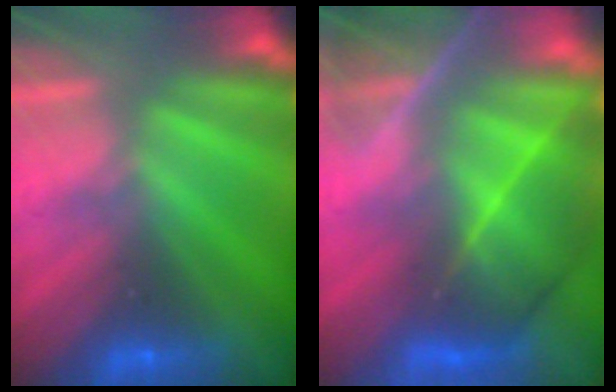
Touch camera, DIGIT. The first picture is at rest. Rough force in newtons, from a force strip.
{"total": 7.4}